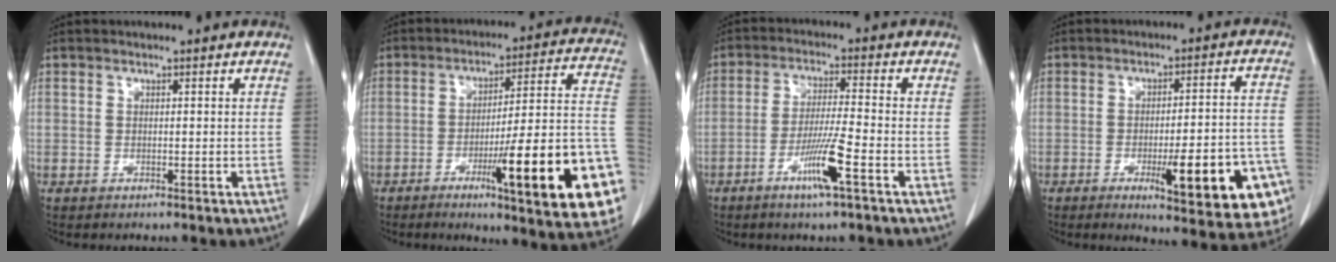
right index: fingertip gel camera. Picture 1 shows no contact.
{"total": 23.4, "force": [-8.3, 1.9, 21.8], "torque": [-0.206, 0.001, -0.112]}
{"total": 7.6, "force": [-3.6, -0.5, 6.7], "torque": [-0.128, -0.013, -0.069]}
{"total": 18.3, "force": [-7.1, 3.3, 16.6], "torque": [-0.133, 0.011, -0.080]}